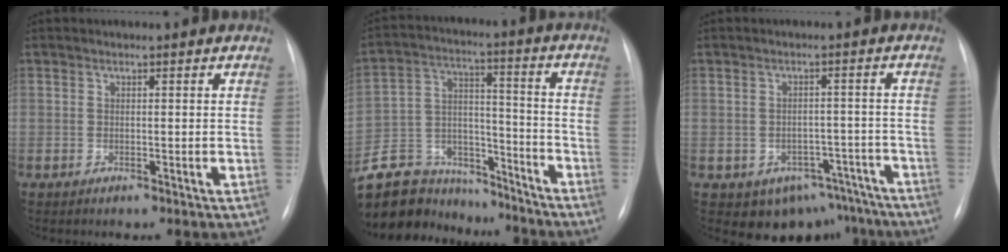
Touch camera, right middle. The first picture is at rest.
{"total": 21.4, "force": [-18.5, 9.5, 4.9], "torque": [-0.142, 0.038, -0.293]}
{"total": 9.1, "force": [-6.5, 6.1, 2.0], "torque": [-0.004, 0.027, -0.076]}